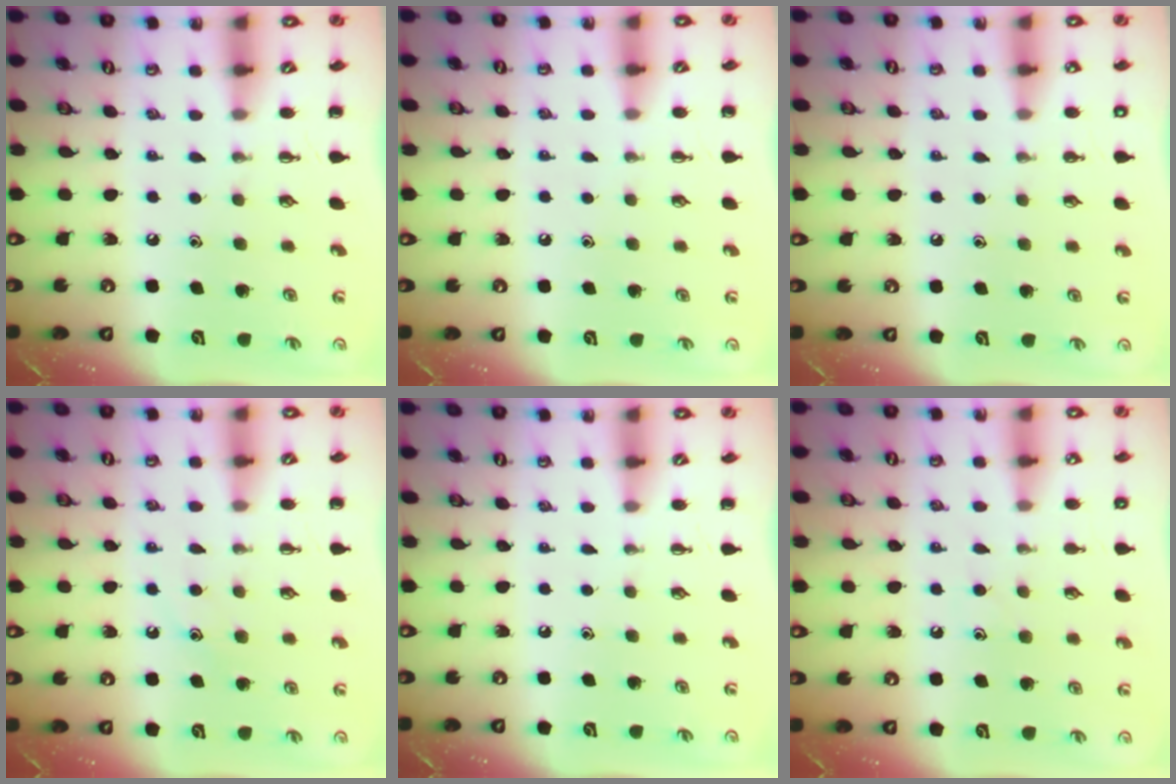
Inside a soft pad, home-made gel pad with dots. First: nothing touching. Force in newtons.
{"total": 3.0, "press": 2.8, "slide": 1.1}
{"total": 3.7, "press": 2.5, "slide": 2.7}
{"total": 8.4, "press": 8.3, "slide": 1.3}
{"total": 0.0}
{"total": 6.5, "press": 6.4, "slide": 1.1}